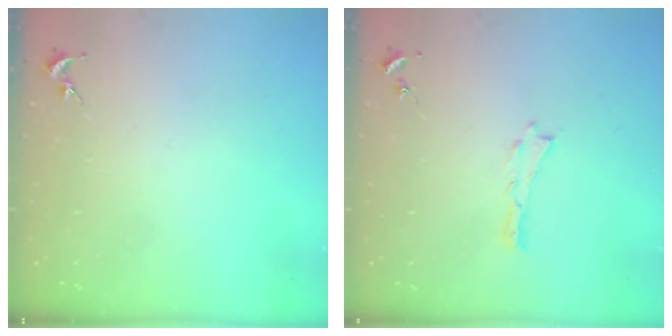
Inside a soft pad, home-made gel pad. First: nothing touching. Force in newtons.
{"total": 0.0}